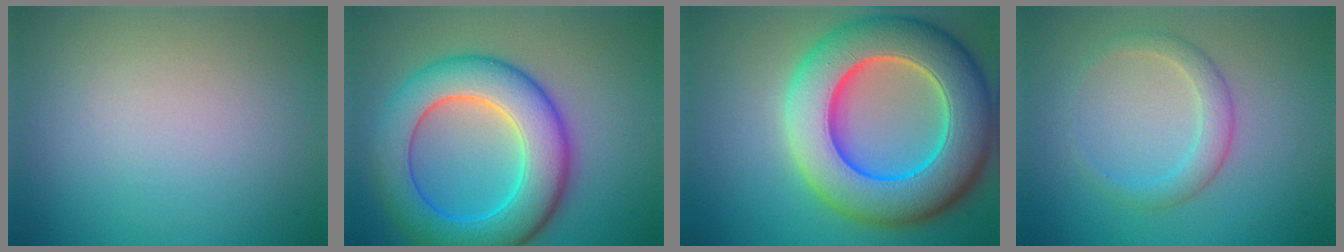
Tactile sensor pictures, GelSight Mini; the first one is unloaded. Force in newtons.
{"total": 9.7, "press": 9.7, "slide": 0.3}
{"total": 12.5, "press": 12.5, "slide": 0.7}
{"total": 2.3, "press": 2.3, "slide": 0.1}